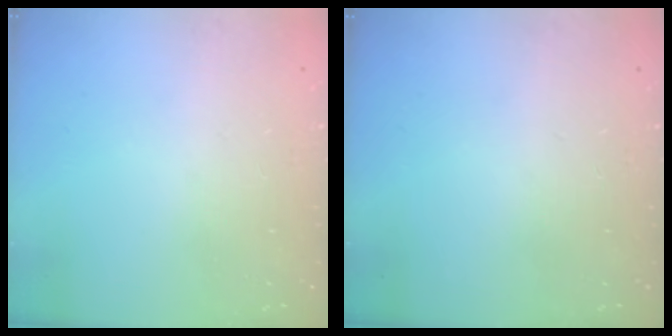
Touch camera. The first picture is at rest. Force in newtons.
{"total": 0.0}